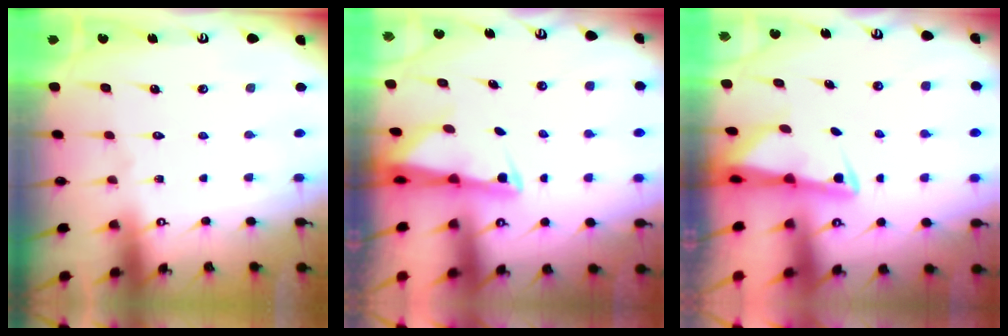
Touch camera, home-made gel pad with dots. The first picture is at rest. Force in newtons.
{"total": 2.5, "press": 2.5, "slide": 0.5}
{"total": 2.4, "press": 2.3, "slide": 0.5}